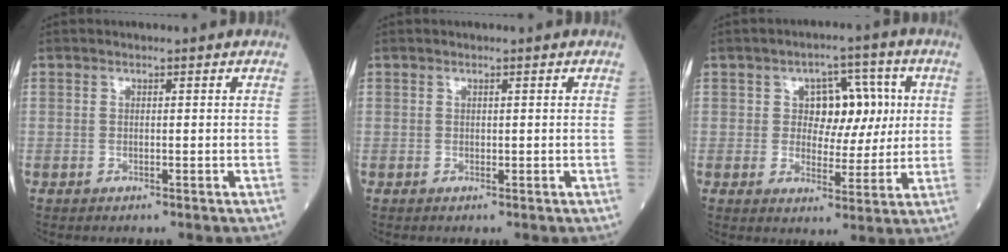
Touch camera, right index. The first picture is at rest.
{"total": 0.0}
{"total": 7.9, "force": [1.6, 4.9, 6.1], "torque": [-0.075, 0.019, 0.026]}